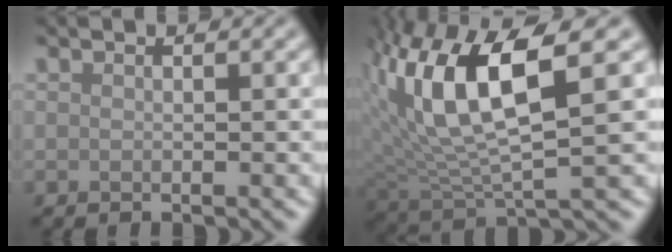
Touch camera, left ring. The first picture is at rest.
{"total": 9.4, "force": [2.6, 3.3, 8.4], "torque": [-0.172, 0.000, 0.045]}